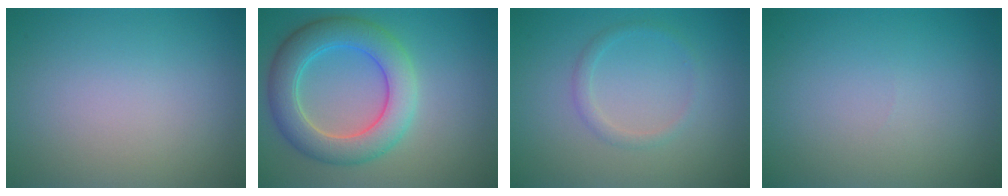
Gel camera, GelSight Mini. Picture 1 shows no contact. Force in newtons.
{"total": 6.4, "press": 6.4, "slide": 0.1}
{"total": 1.3, "press": 1.3, "slide": 0.1}
{"total": 0.0}